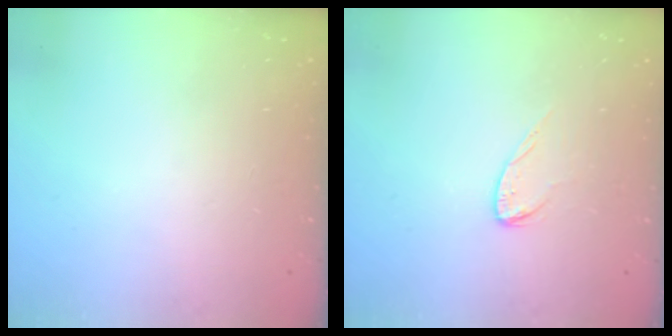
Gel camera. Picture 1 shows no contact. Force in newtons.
{"total": 6.1, "press": 6.1, "slide": 0.4}